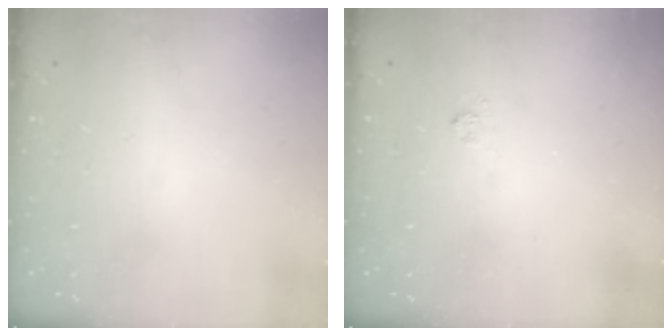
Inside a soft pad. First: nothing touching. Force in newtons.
{"total": 2.2, "press": 2.1, "slide": 0.9}